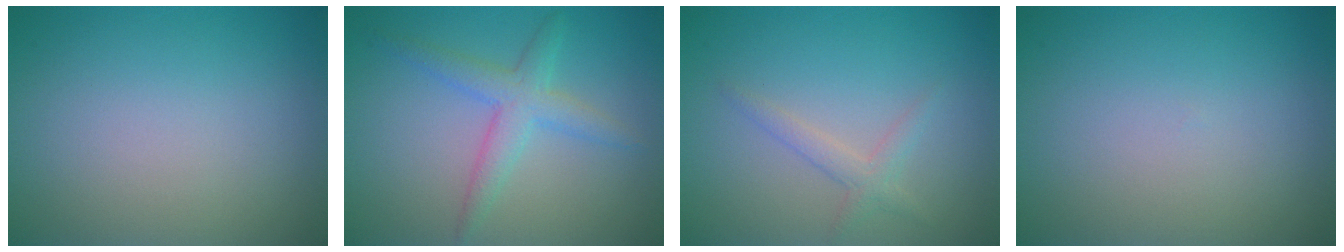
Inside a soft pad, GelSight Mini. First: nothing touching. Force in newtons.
{"total": 3.1, "press": 3.1, "slide": 0.0}
{"total": 1.6, "press": 1.6, "slide": 0.1}
{"total": 0.0}